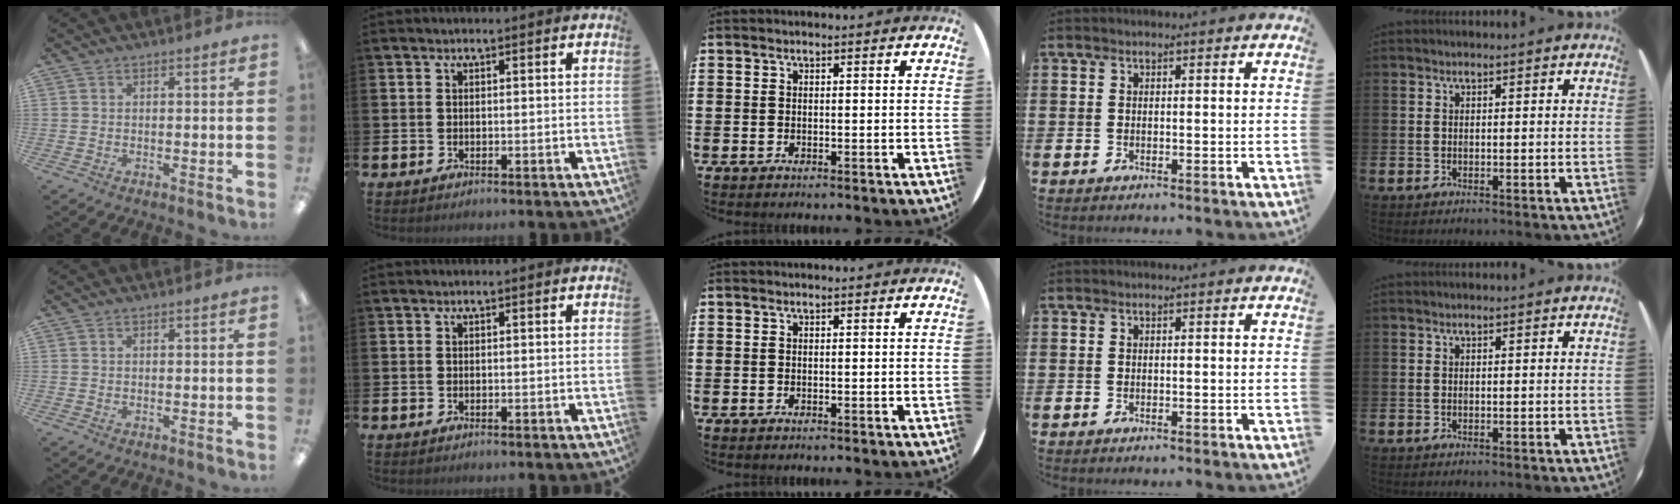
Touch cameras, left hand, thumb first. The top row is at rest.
{}